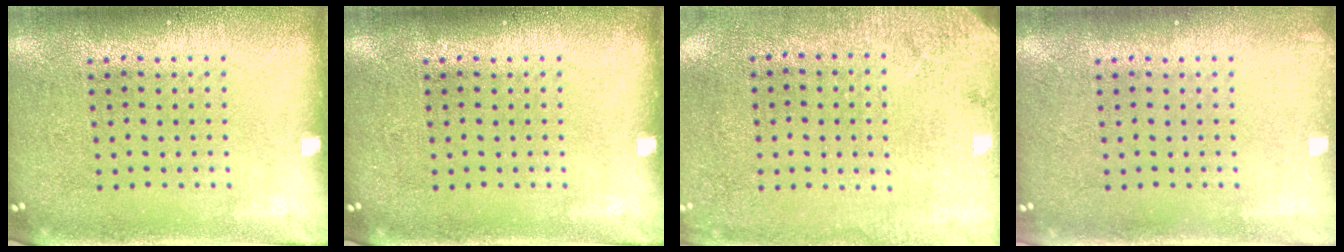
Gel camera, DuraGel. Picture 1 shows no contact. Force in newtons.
{"total": 0.0}
{"total": 2.7, "press": 2.2, "slide": 1.5}
{"total": 0.6, "press": 0.6, "slide": 0.0}